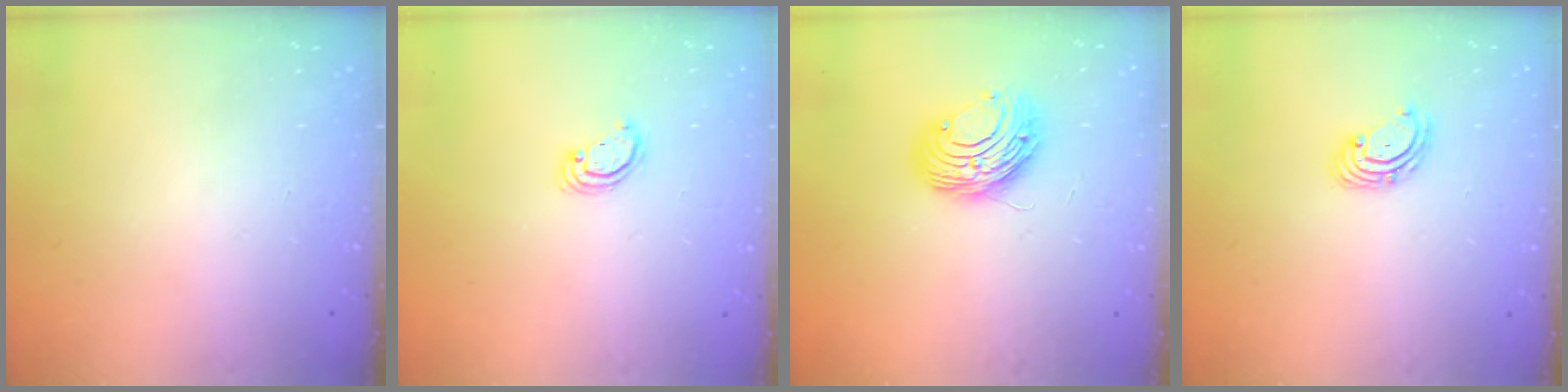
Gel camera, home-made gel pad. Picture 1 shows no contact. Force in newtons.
{"total": 2.8, "press": 2.8, "slide": 0.2}
{"total": 8.8, "press": 8.8, "slide": 0.3}
{"total": 3.3, "press": 3.2, "slide": 0.5}